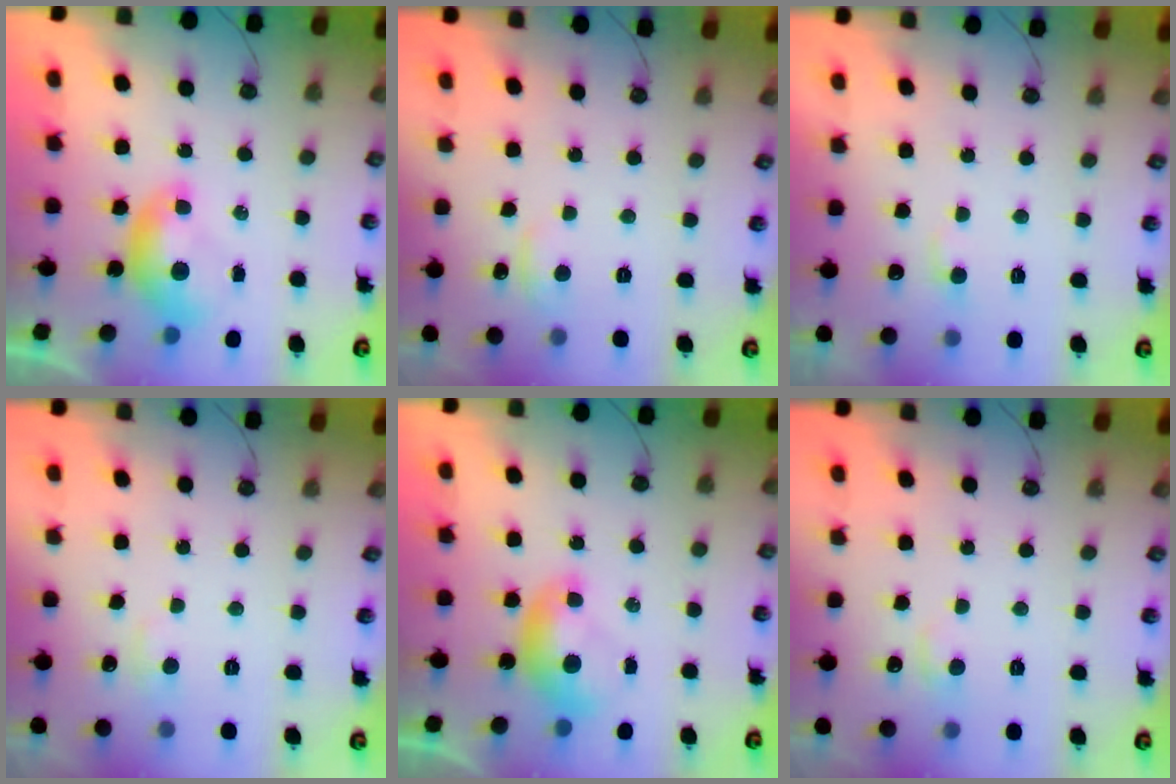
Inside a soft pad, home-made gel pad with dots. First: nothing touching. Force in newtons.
{"total": 0.8, "press": 0.2, "slide": 0.8}
{"total": 2.5, "press": 2.4, "slide": 0.5}
{"total": 2.1, "press": 2.0, "slide": 0.6}
{"total": 0.0}
{"total": 0.8, "press": 0.1, "slide": 0.8}